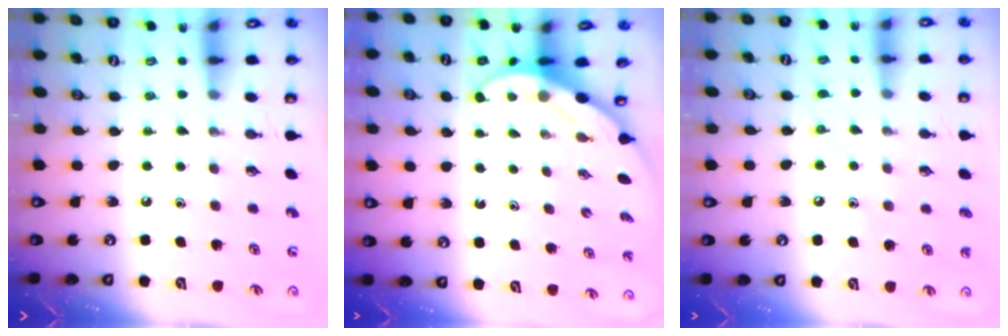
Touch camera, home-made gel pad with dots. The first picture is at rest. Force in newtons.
{"total": 3.4, "press": 3.4, "slide": 0.1}
{"total": 5.4, "press": 5.3, "slide": 0.6}